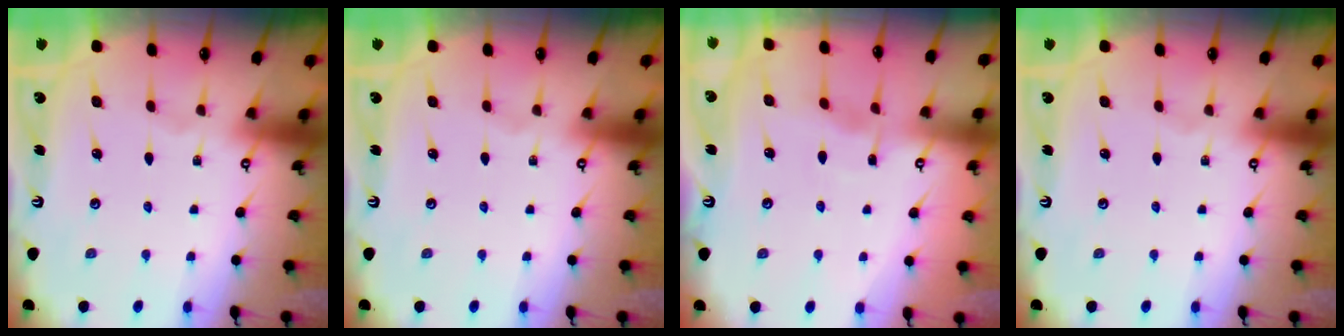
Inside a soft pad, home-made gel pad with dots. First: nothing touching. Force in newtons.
{"total": 0.0}
{"total": 2.9, "press": 2.9, "slide": 0.4}
{"total": 0.0}